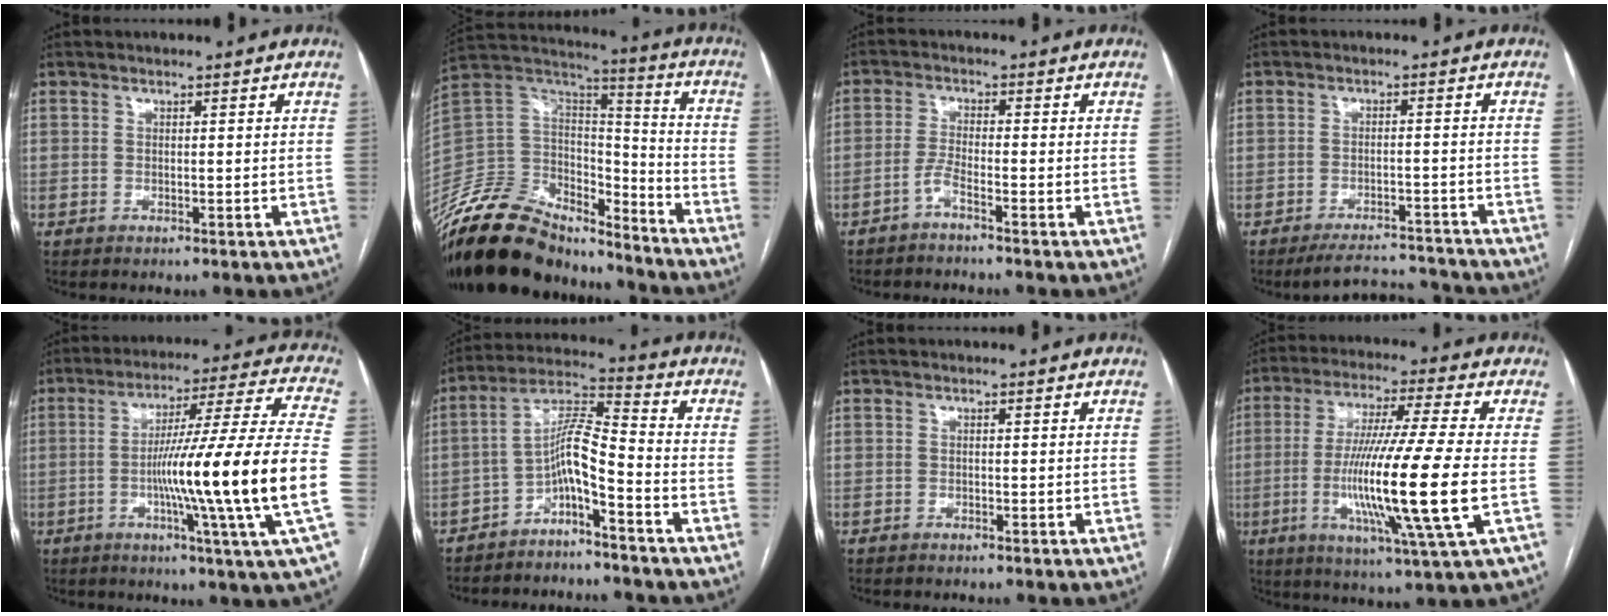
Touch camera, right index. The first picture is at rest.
{"total": 28.1, "force": [-23.5, 10.5, 11.3], "torque": [-0.273, -0.001, -0.399]}
{"total": 2.5, "force": [-2.0, -0.3, 1.6], "torque": [-0.037, 0.000, -0.044]}
{"total": 7.0, "force": [-6.9, 1.0, 0.2], "torque": [0.001, 0.012, -0.103]}
{"total": 21.8, "force": [-4.5, -2.5, 21.2], "torque": [-0.304, -0.005, -0.089]}
{"total": 7.6, "force": [-4.2, 0.6, 6.3], "torque": [-0.117, 0.019, -0.079]}
{"total": 0.0}
{"total": 17.9, "force": [-3.1, -0.9, 17.6], "torque": [-0.337, -0.023, -0.064]}